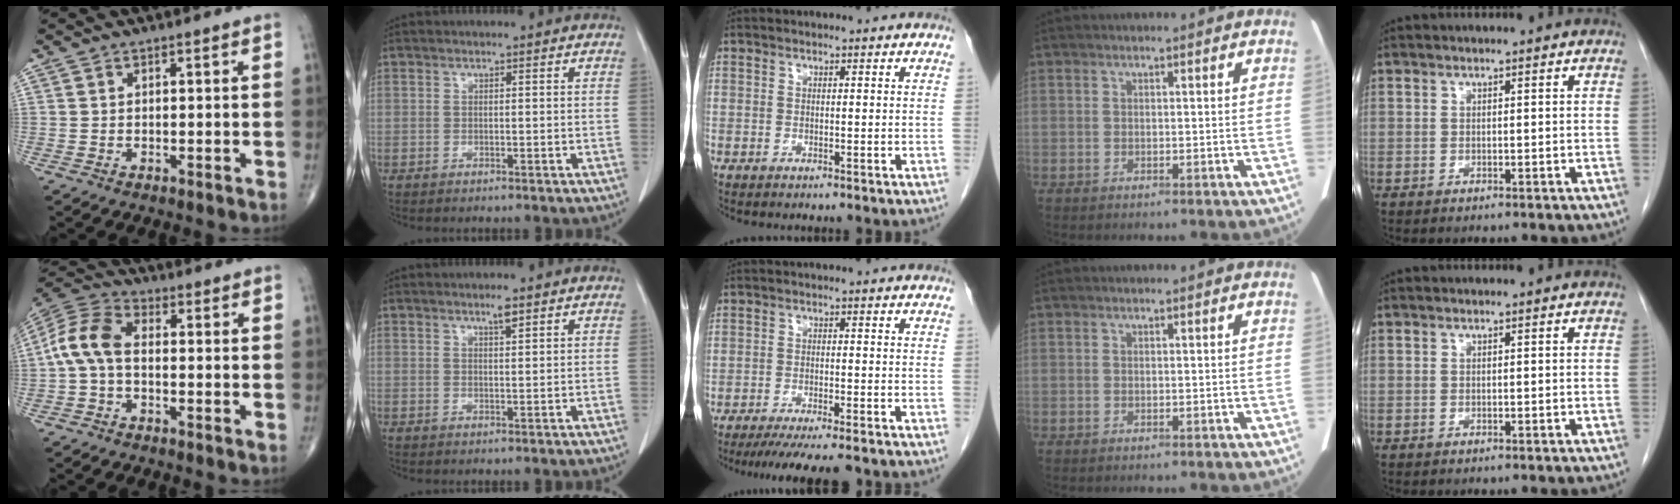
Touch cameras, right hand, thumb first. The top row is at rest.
{"thumb": {"total": 8.9, "force": [-0.8, 5.2, 7.1], "torque": [-0.147, 0.028, -0.029]}, "index": {"total": 1.7, "force": [1.2, 0.0, 1.1], "torque": [-0.022, -0.001, 0.022]}, "middle": {"total": 11.0, "force": [-9.5, 0.5, 5.5], "torque": [-0.066, -0.024, -0.134]}}